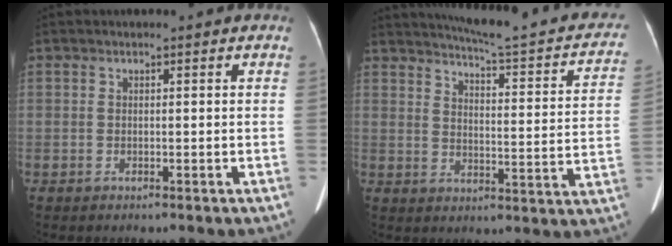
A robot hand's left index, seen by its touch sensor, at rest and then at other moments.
{"total": 21.3, "force": [18.5, 3.1, 10.1], "torque": [-0.129, -0.031, 0.216]}